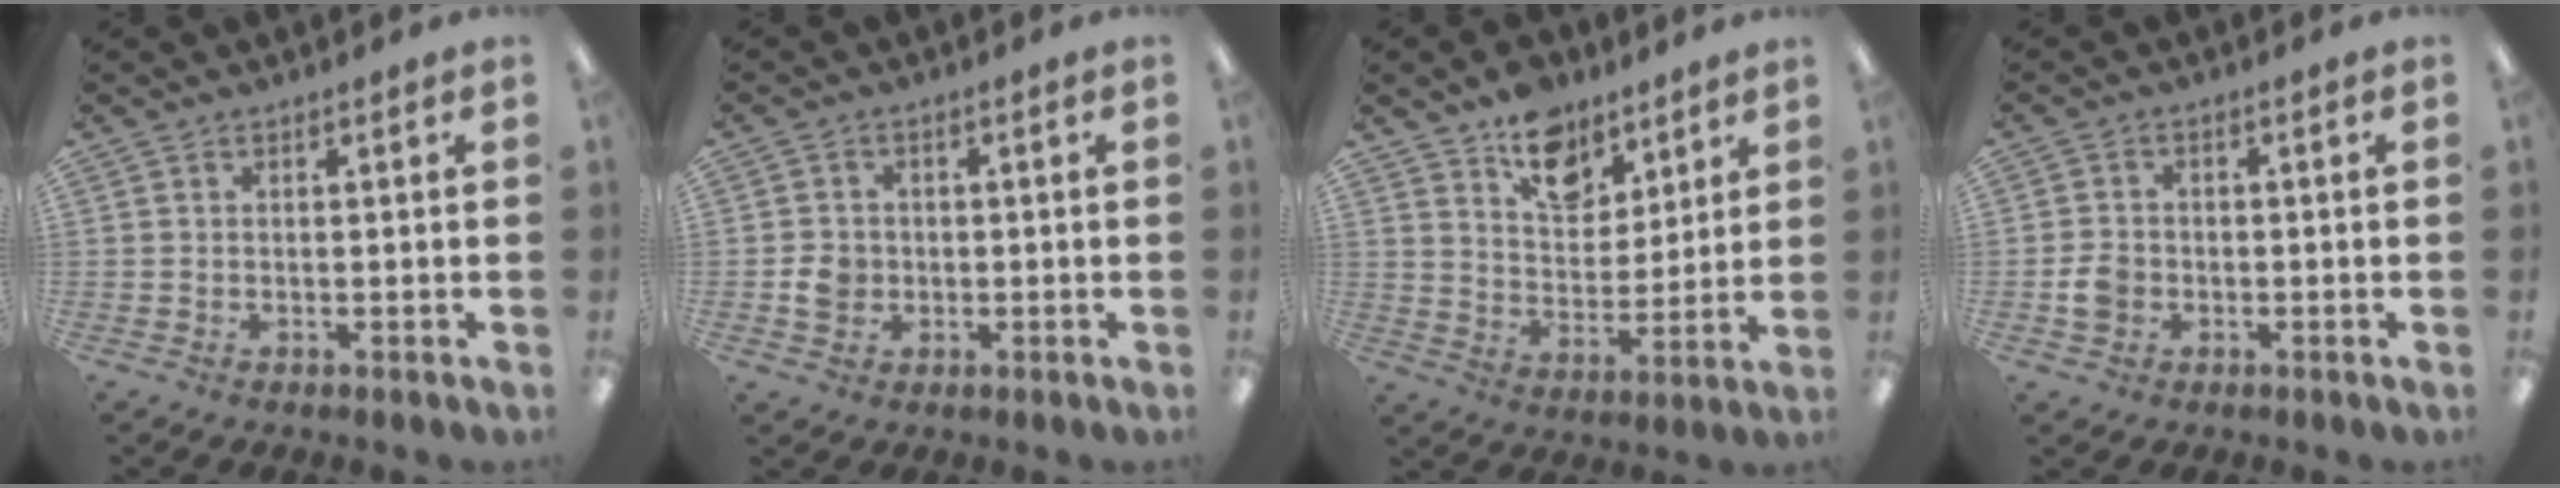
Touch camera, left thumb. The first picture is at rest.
{"total": 4.2, "force": [-0.7, 3.8, 1.7], "torque": [-0.020, 0.005, -0.013]}
{"total": 12.3, "force": [8.8, 7.4, 4.4], "torque": [-0.058, -0.053, 0.162]}
{"total": 4.1, "force": [-1.1, 3.4, 2.0], "torque": [-0.038, 0.004, -0.020]}